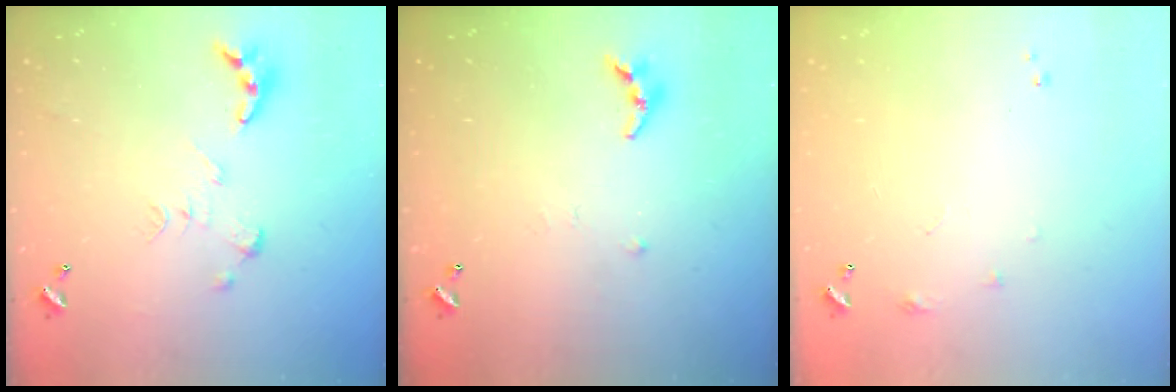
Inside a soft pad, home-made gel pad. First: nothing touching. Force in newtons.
{"total": 6.8, "press": 6.7, "slide": 0.5}
{"total": 5.9, "press": 5.9, "slide": 0.8}